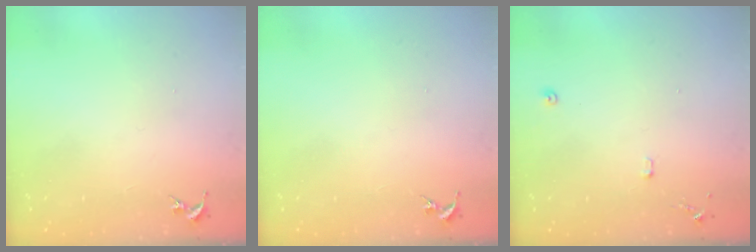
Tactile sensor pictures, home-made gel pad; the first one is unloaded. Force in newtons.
{"total": 0.0}
{"total": 7.4, "press": 7.4, "slide": 0.8}